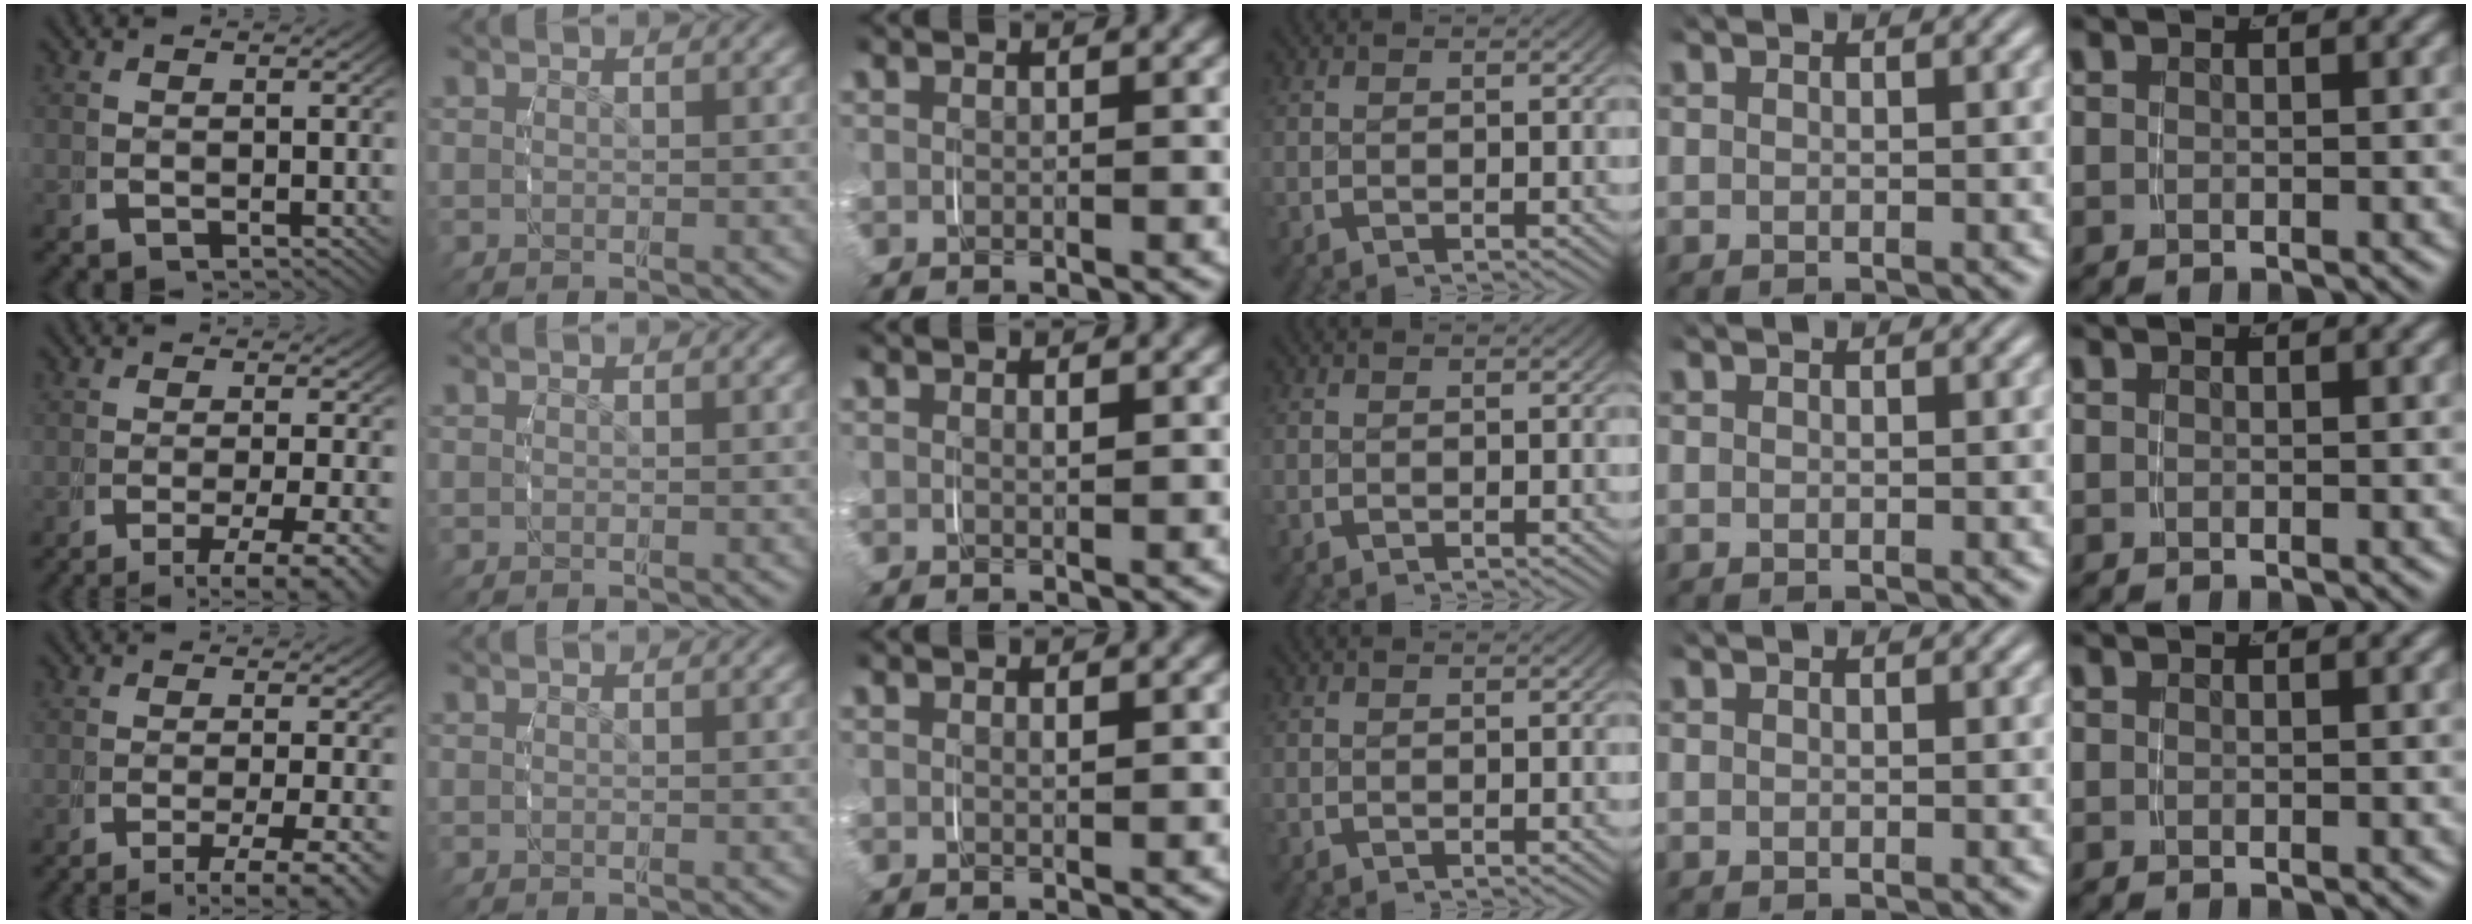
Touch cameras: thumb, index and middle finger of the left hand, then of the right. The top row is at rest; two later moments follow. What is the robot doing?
{"motion": "grasp_and_lifting", "object": "measuring cup"}